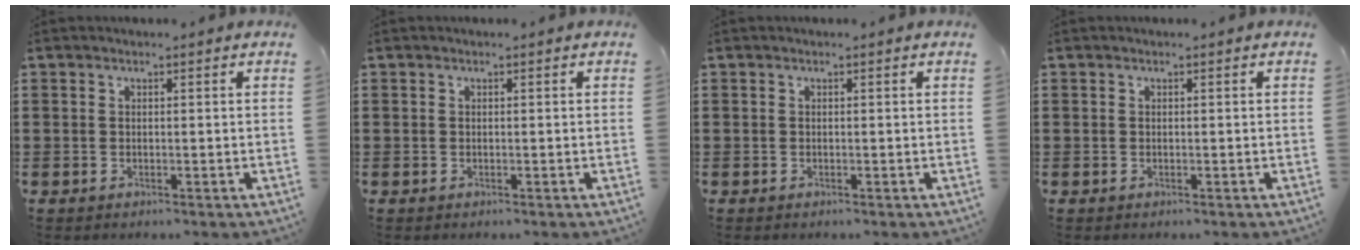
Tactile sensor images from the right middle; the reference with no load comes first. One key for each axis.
{"total": 0.0}
{"total": 0.0}
{"total": 0.0}